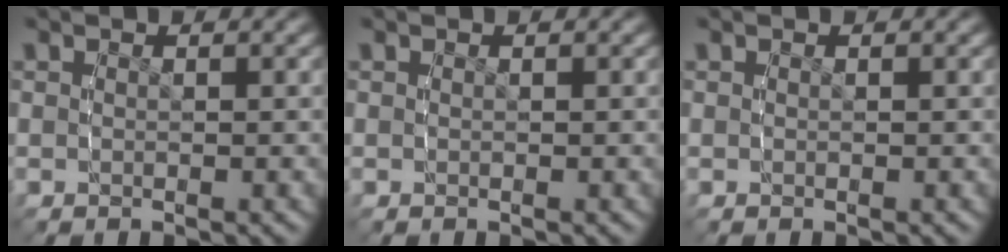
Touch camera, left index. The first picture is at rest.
{"total": 0.0}
{"total": 0.0}